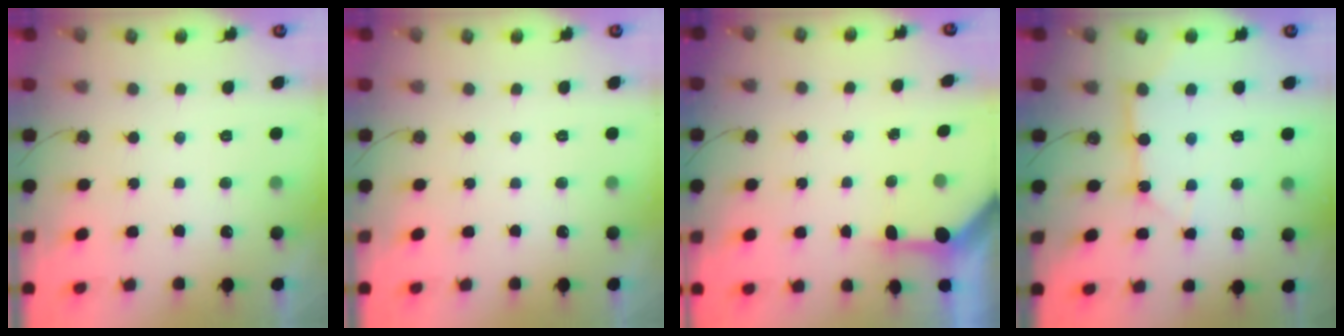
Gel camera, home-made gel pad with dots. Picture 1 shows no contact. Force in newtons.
{"total": 0.0}
{"total": 3.2, "press": 3.2, "slide": 0.2}
{"total": 9.7, "press": 9.7, "slide": 0.9}